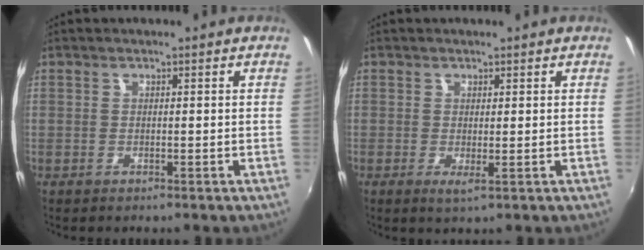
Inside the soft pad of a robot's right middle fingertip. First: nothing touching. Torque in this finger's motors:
{"motor_torque": [-0.95, -0.79, -0.43, -0.05]}